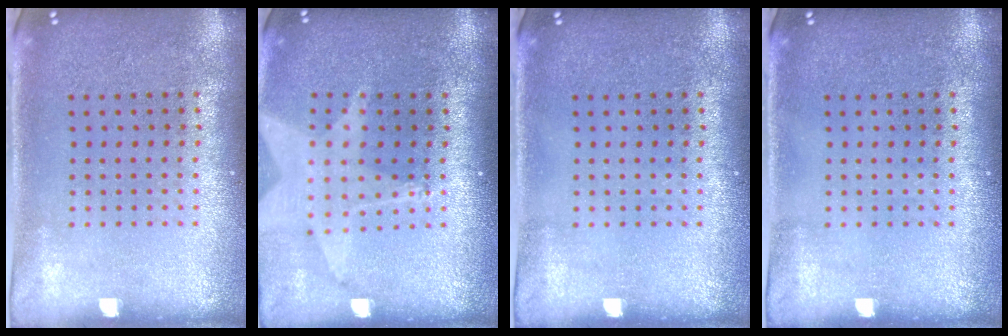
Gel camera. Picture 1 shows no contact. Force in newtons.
{"total": 1.7, "press": 1.5, "slide": 0.7}
{"total": 0.0}
{"total": 0.0}